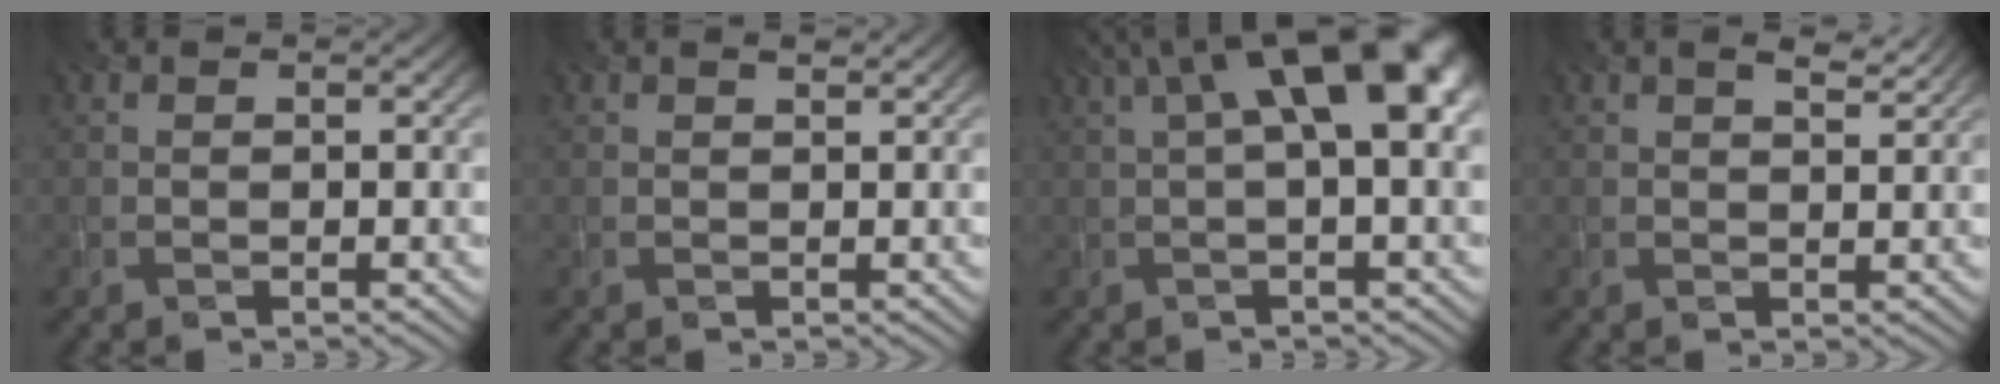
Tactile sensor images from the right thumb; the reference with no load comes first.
{"total": 0.8, "force": [0.5, 0.2, 0.5], "torque": [-0.010, -0.001, 0.010]}
{"total": 12.4, "force": [3.8, 4.2, 11.0], "torque": [-0.169, 0.018, 0.054]}
{"total": 3.0, "force": [2.0, 0.9, 2.1], "torque": [-0.035, -0.004, 0.034]}